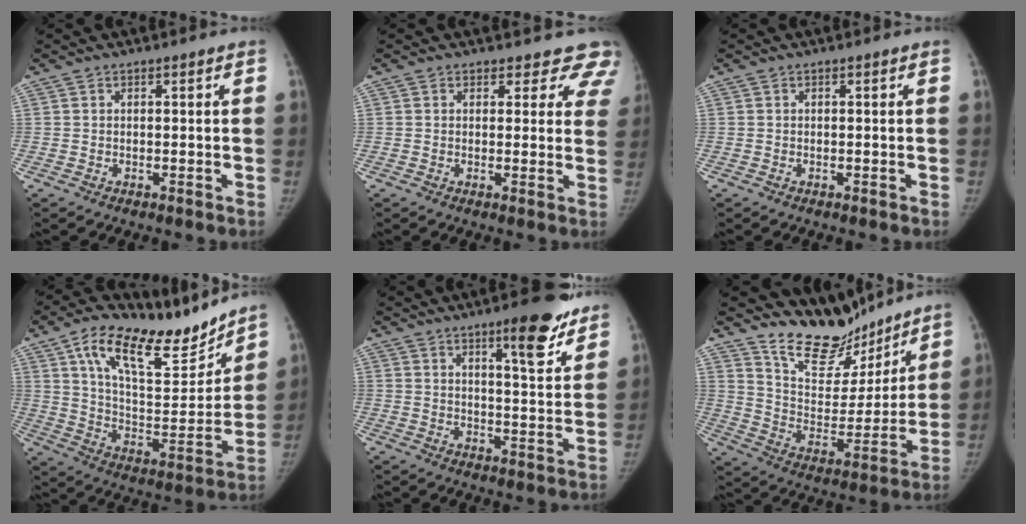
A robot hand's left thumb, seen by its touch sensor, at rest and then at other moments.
{"total": 8.4, "force": [7.4, 4.0, 0.3], "torque": [0.061, -0.031, 0.049]}
{"total": 0.0}
{"total": 20.8, "force": [14.9, 8.0, 12.1], "torque": [-0.147, -0.071, 0.253]}
{"total": 11.2, "force": [7.5, 2.6, 7.9], "torque": [-0.083, -0.045, 0.103]}
{"total": 16.4, "force": [14.6, 6.3, 4.2], "torque": [-0.008, -0.110, 0.252]}